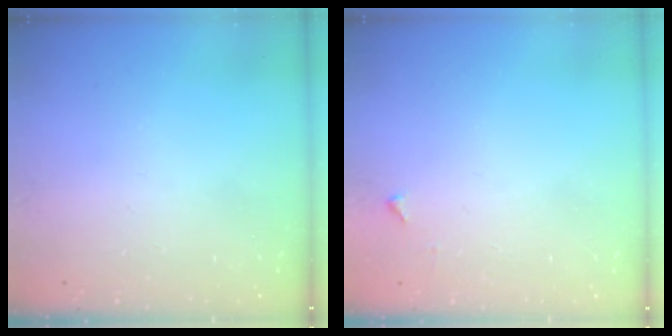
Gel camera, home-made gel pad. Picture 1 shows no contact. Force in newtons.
{"total": 3.2, "press": 3.2, "slide": 0.4}